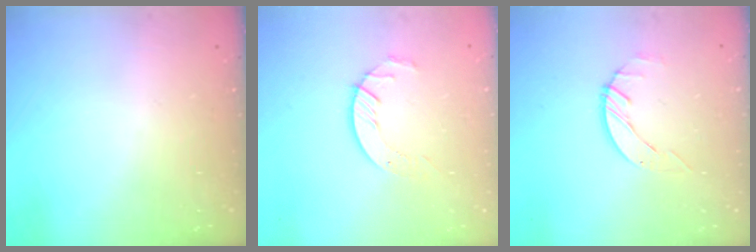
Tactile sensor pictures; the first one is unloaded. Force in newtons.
{"total": 5.7, "press": 5.7, "slide": 0.4}
{"total": 2.6, "press": 2.6, "slide": 0.3}